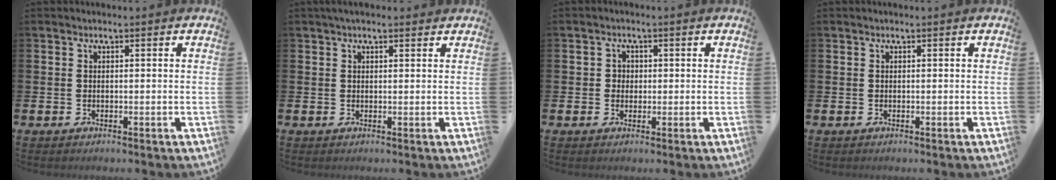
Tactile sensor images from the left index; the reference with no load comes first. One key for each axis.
{"total": 1.7, "fx": 1.5, "fy": 0.6, "fz": 0.7, "tx": -0.006, "ty": 0.003, "tz": 0.024}
{"total": 1.6, "fx": 0.4, "fy": 1.6, "fz": 0.3, "tx": 0.001, "ty": 0.004, "tz": 0.002}
{"total": 0.0}